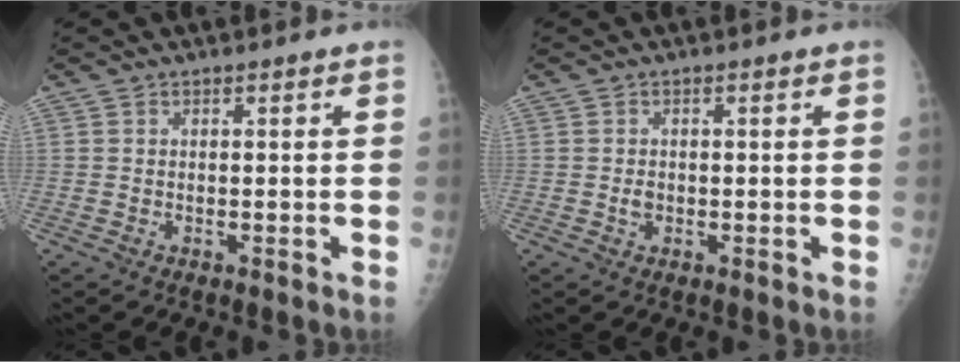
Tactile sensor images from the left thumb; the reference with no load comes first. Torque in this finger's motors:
{"motor_torque": [0.34, 0.42, 0.40, 0.20, 0.00]}